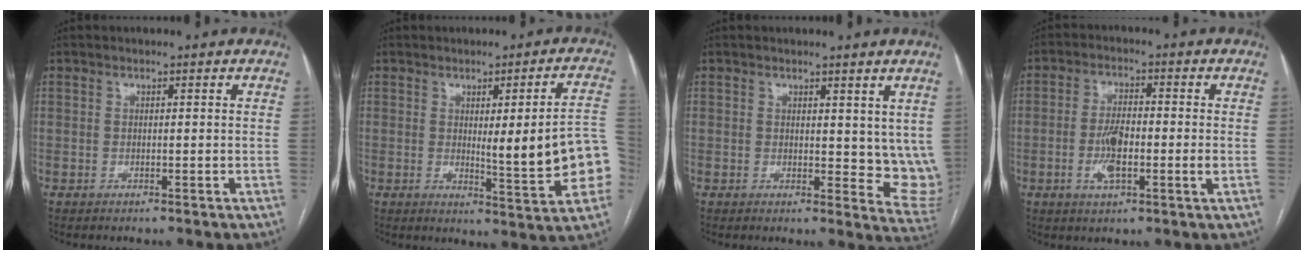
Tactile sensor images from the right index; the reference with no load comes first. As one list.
[{"total": 13.0, "force": [-1.0, 2.0, 12.8], "torque": [-0.137, 0.005, -0.010]}, {"total": 6.5, "force": [2.8, 3.4, 4.8], "torque": [-0.041, -0.024, 0.037]}, {"total": 6.7, "force": [-1.2, 1.8, 6.3], "torque": [-0.127, 0.004, -0.023]}]